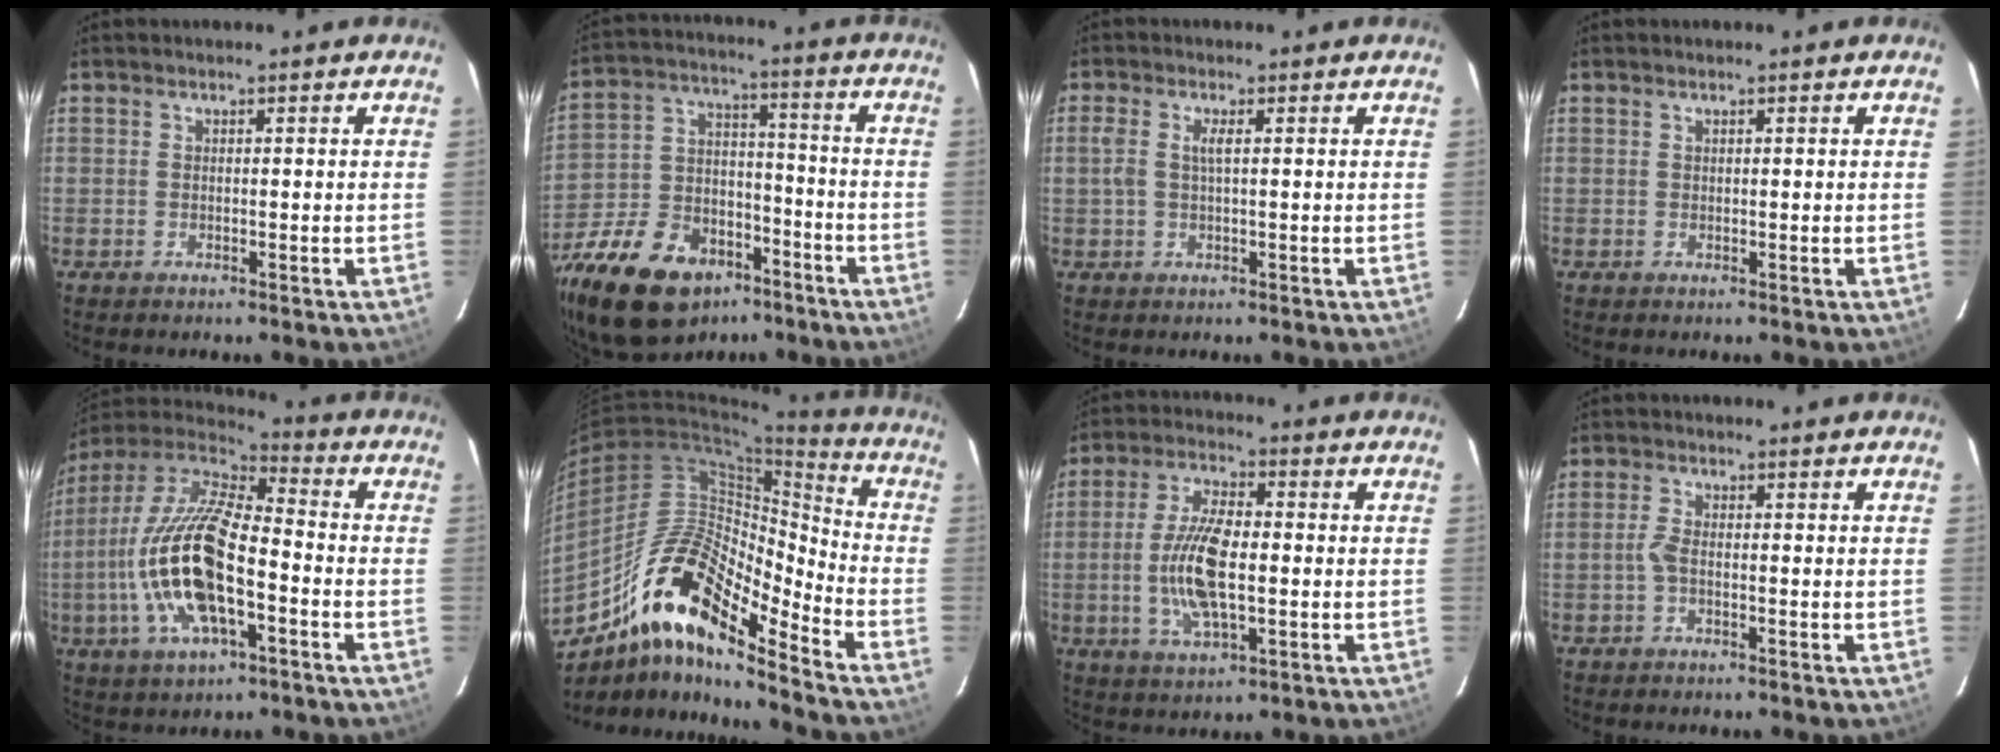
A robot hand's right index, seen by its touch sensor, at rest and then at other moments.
{"total": 28.3, "force": [-18.0, 15.6, 15.2], "torque": [-0.338, 0.004, -0.285]}
{"total": 2.7, "force": [0.4, 0.6, 2.6], "torque": [-0.054, 0.002, 0.005]}
{"total": 0.0}
{"total": 20.3, "force": [-5.2, 7.6, 18.2], "torque": [-0.367, -0.014, -0.103]}
{"total": 18.3, "force": [-12.7, 4.5, 12.3], "torque": [-0.205, 0.004, -0.245]}
{"total": 11.4, "force": [-1.3, 4.2, 10.6], "torque": [-0.214, 0.000, -0.024]}
{"total": 1.8, "force": [-0.7, 0.3, 1.6], "torque": [-0.037, 0.002, -0.015]}